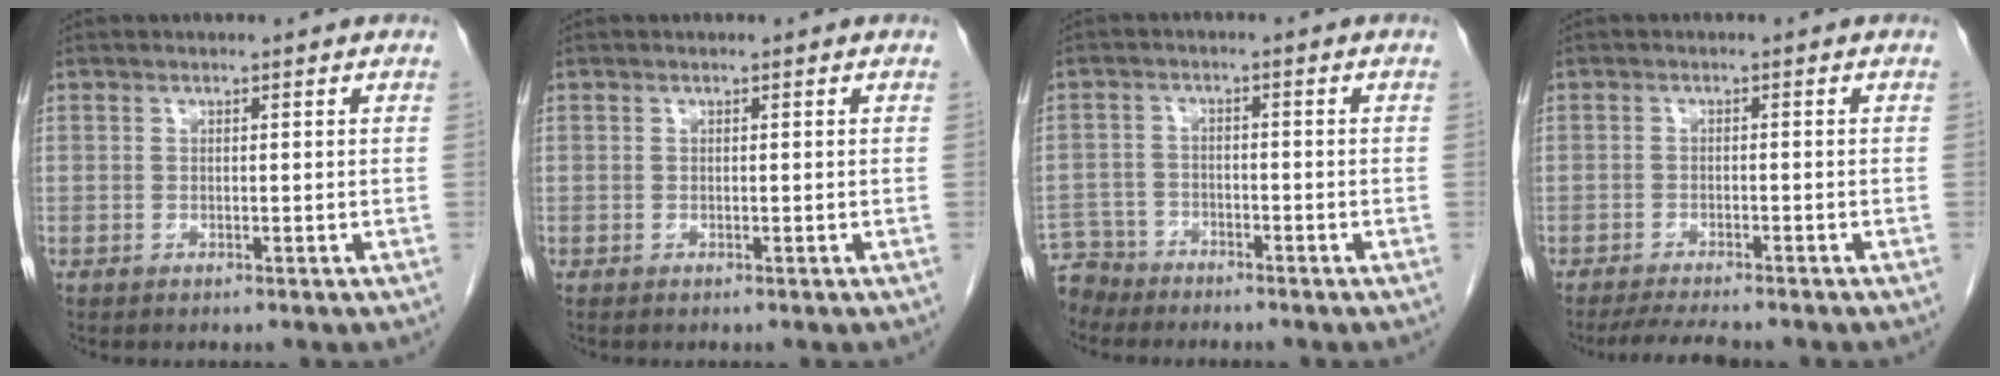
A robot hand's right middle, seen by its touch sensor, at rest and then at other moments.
{"total": 0.0}
{"total": 5.2, "force": [-4.9, 1.6, -0.7], "torque": [0.015, -0.006, -0.095]}
{"total": 5.5, "force": [-4.9, 0.5, 2.4], "torque": [-0.038, -0.015, -0.078]}